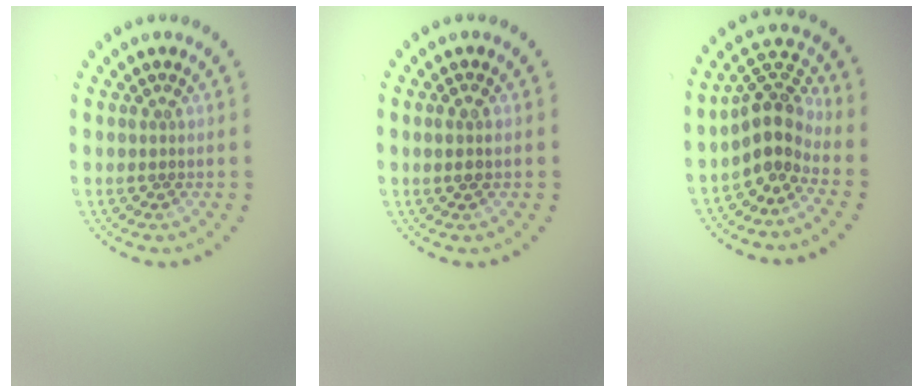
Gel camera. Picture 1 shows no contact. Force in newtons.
{"total": 1.1, "press": 1.0, "slide": 0.5}
{"total": 3.8, "press": 3.0, "slide": 2.4}